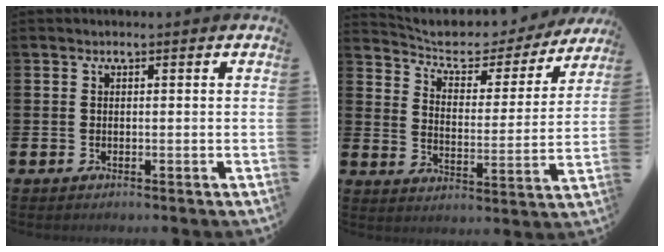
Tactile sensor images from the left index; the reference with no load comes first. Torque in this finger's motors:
{"motor_torque": [1.08, -1.06, 0.10, 0.03]}